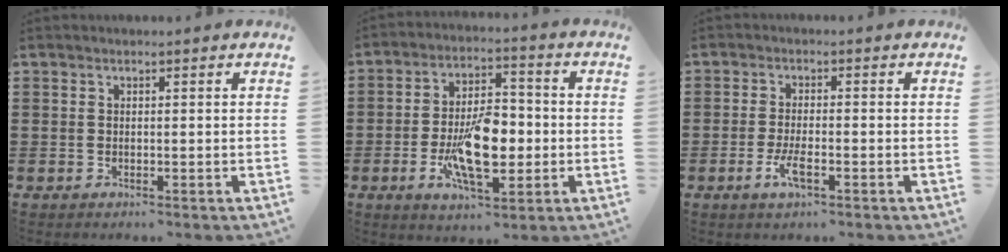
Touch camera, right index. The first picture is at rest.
{"total": 11.5, "force": [-2.2, 5.3, 10.0], "torque": [-0.195, -0.005, -0.040]}
{"total": 3.7, "force": [-1.6, 1.0, 3.2], "torque": [-0.072, -0.004, -0.035]}